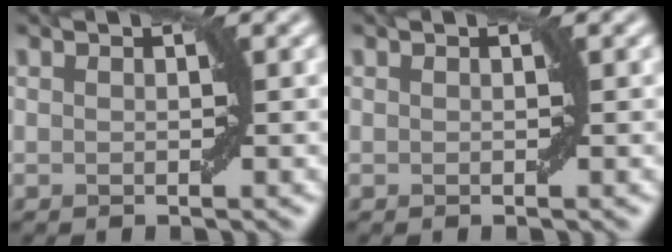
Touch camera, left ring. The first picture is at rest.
{"total": 0.0}